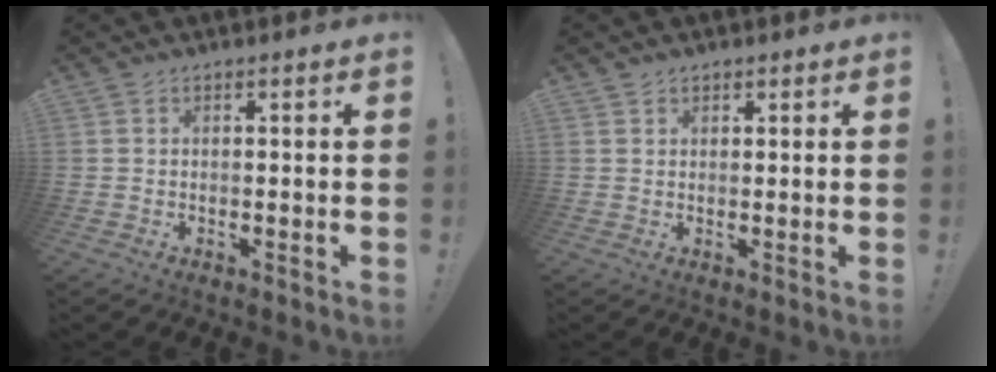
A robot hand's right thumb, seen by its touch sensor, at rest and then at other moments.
{"total": 1.3, "force": [1.0, 0.9, 0.1], "torque": [0.003, -0.005, 0.018]}